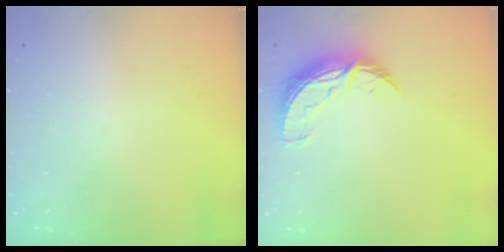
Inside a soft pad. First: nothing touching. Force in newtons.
{"total": 8.9, "press": 8.9, "slide": 0.6}